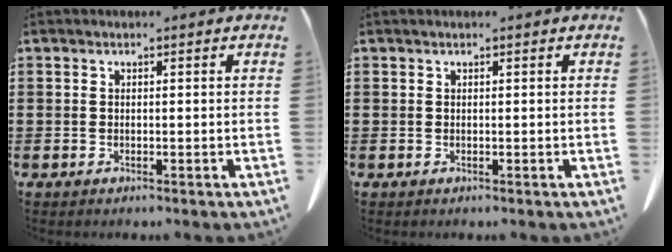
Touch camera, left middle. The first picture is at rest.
{"total": 0.0}